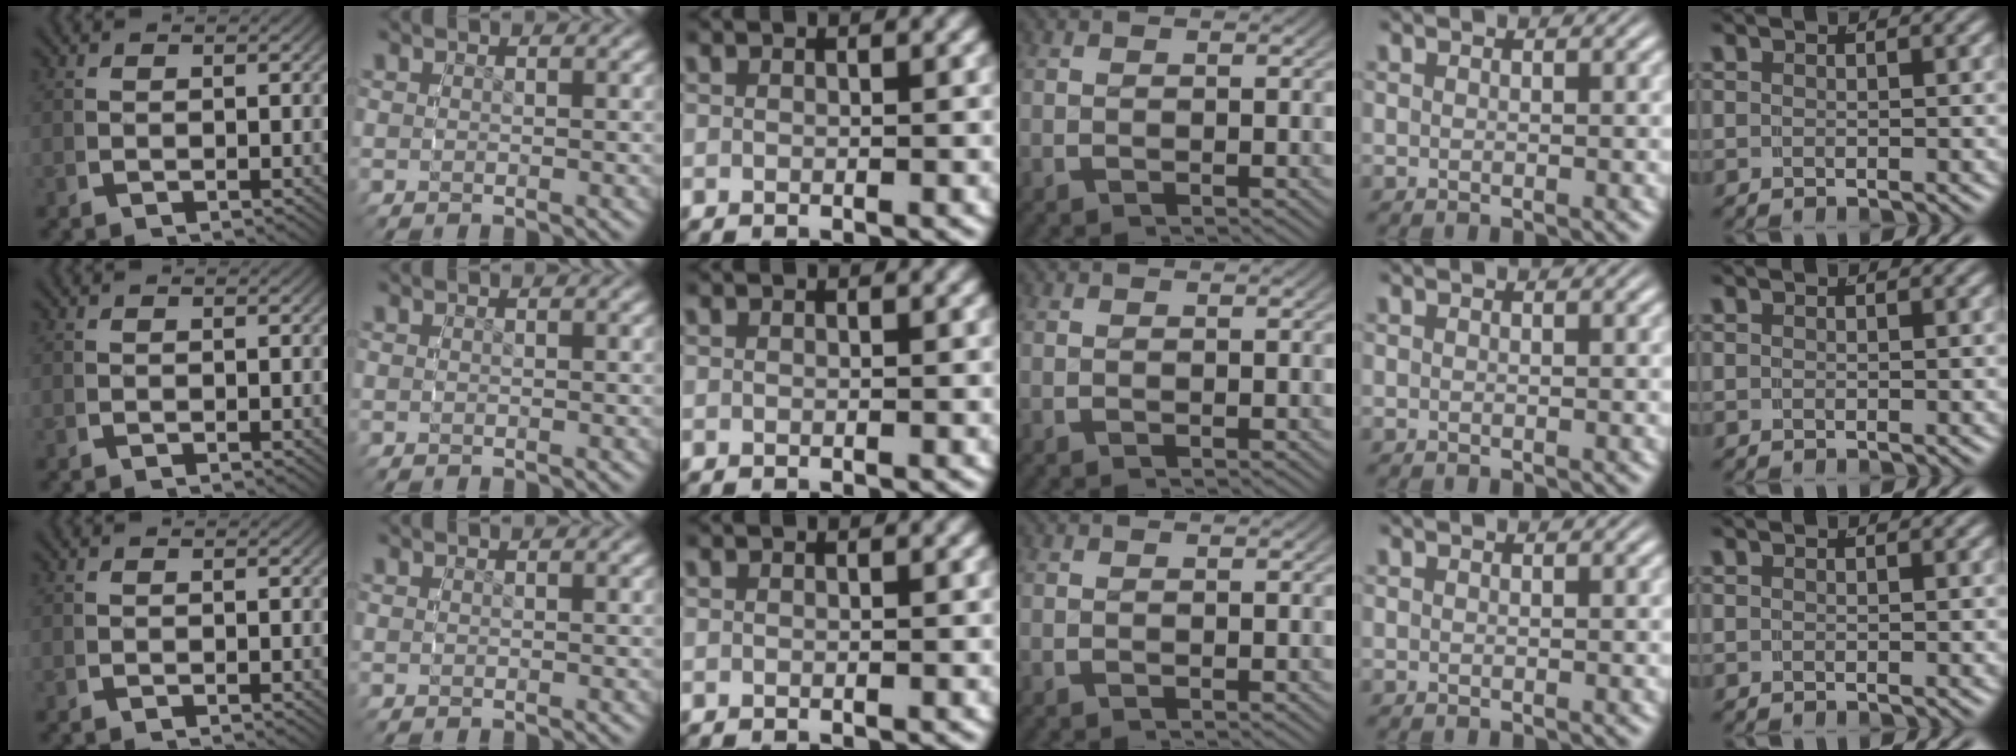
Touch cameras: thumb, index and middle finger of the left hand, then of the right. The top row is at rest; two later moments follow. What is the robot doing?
{"motion": "grasp_and_lifting", "object": "camera"}